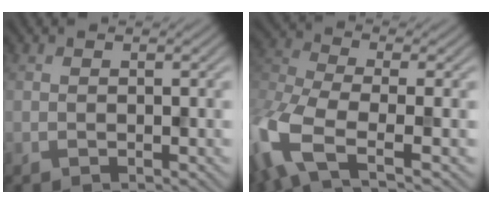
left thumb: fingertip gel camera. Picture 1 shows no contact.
{"total": 10.2, "force": [-4.8, 4.1, 8.0], "torque": [-0.189, -0.014, -0.112]}